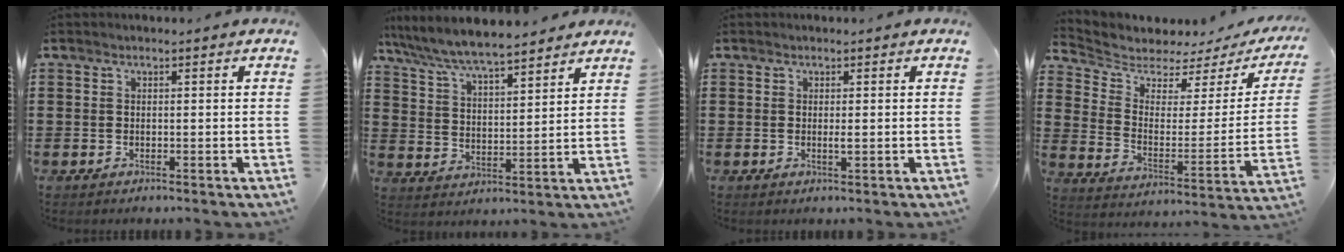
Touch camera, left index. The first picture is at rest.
{"total": 7.0, "force": [6.5, 0.6, 2.5], "torque": [-0.075, -0.032, 0.114]}
{"total": 0.9, "force": [0.1, 0.1, 0.9], "torque": [-0.018, -0.003, 0.002]}
{"total": 4.2, "force": [3.8, 1.8, 0.7], "torque": [-0.046, -0.028, 0.059]}